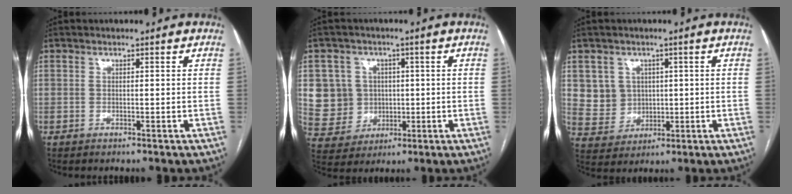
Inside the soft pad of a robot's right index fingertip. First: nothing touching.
{"total": 8.2, "force": [1.0, 8.1, 1.3], "torque": [-0.039, 0.020, 0.029]}
{"total": 5.8, "force": [1.5, 5.5, 0.9], "torque": [-0.021, 0.018, 0.037]}